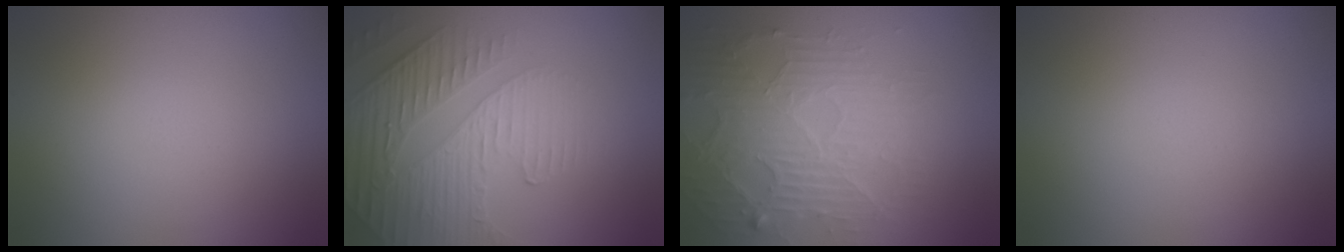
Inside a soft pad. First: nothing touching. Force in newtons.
{"total": 4.2, "press": 4.0, "slide": 1.3}
{"total": 4.6, "press": 4.0, "slide": 2.4}
{"total": 0.0}